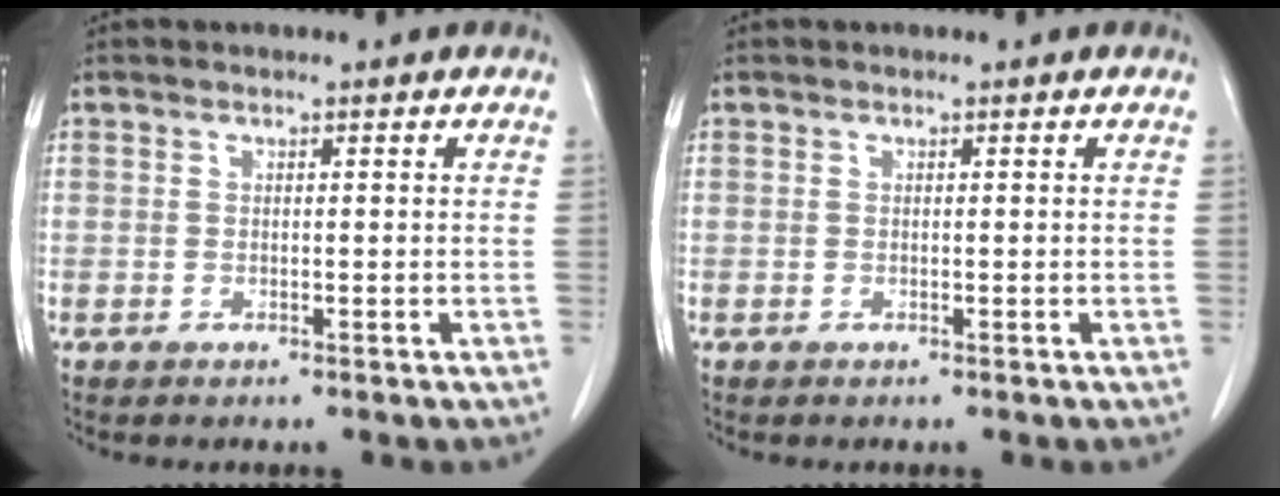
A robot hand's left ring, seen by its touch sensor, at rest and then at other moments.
{"total": 0.0}